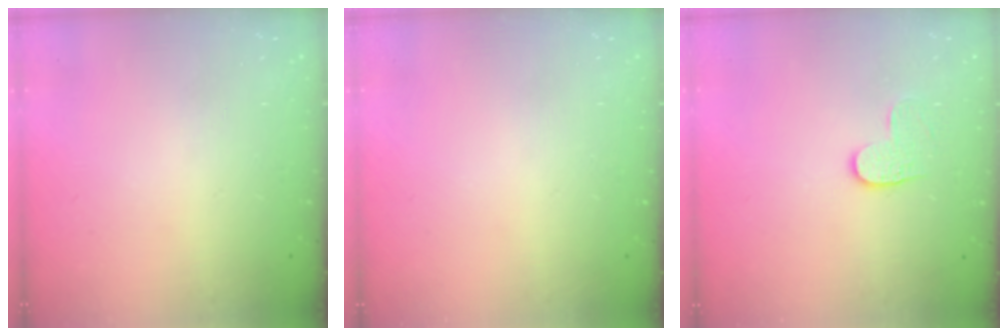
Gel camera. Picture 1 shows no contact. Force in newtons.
{"total": 0.0}
{"total": 4.7, "press": 4.7, "slide": 0.4}